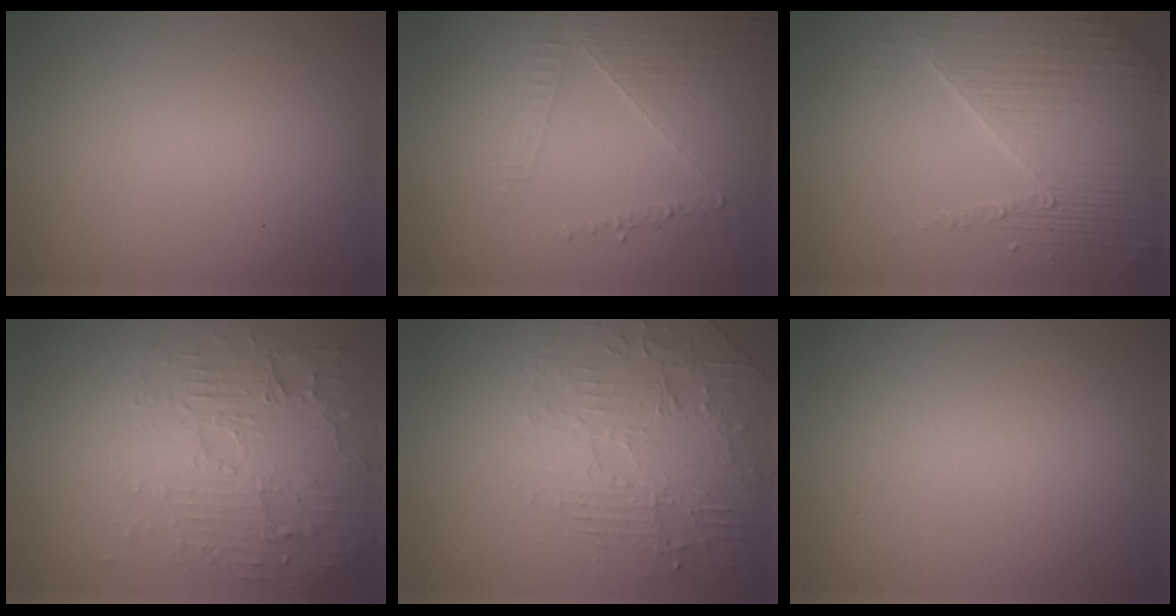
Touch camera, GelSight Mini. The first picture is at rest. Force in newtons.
{"total": 3.6, "press": 3.2, "slide": 1.7}
{"total": 4.2, "press": 3.9, "slide": 1.4}
{"total": 4.3, "press": 3.7, "slide": 2.1}
{"total": 2.8, "press": 2.5, "slide": 1.4}
{"total": 0.0}